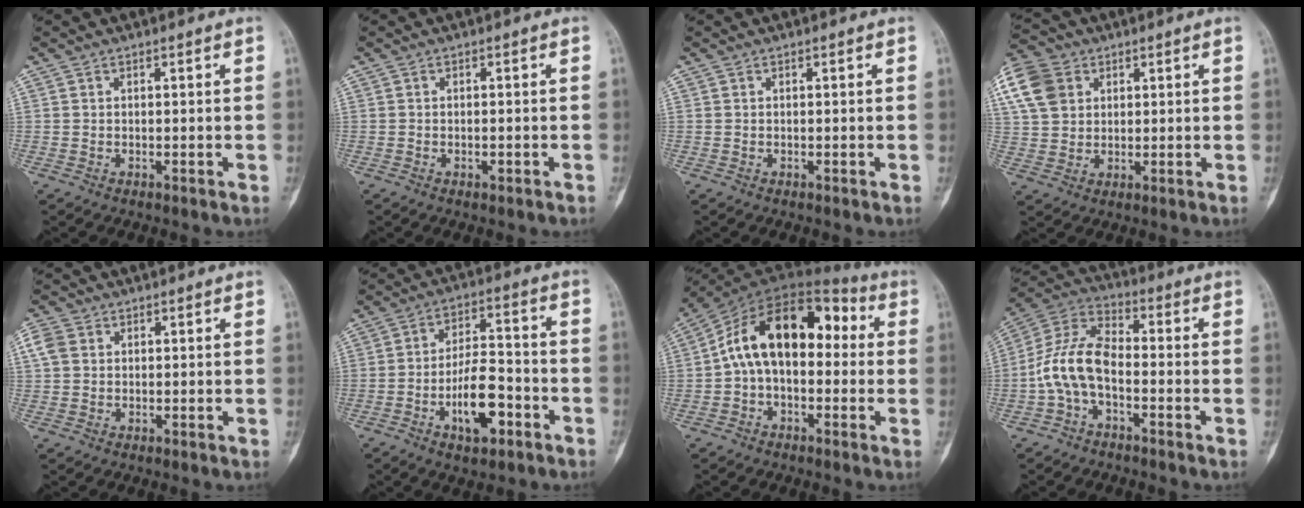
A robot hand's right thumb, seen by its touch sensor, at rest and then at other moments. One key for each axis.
{"total": 1.0, "fx": -0.5, "fy": 0.4, "fz": 0.8, "tx": -0.016, "ty": 0.004, "tz": -0.005}
{"total": 0.0}
{"total": 13.1, "fx": 4.7, "fy": 10.1, "fz": 6.8, "tx": -0.139, "ty": 0.009, "tz": 0.085}
{"total": 3.6, "fx": 1.0, "fy": 3.0, "fz": 1.9, "tx": -0.047, "ty": 0.009, "tz": 0.019}
{"total": 11.1, "fx": -4.8, "fy": 4.9, "fz": 8.8, "tx": -0.142, "ty": 0.034, "tz": -0.078}
{"total": 16.8, "fx": 1.0, "fy": 10.2, "fz": 13.4, "tx": -0.197, "ty": 0.056, "tz": 0.002}
{"total": 10.8, "fx": -2.7, "fy": 5.8, "fz": 8.7, "tx": -0.174, "ty": 0.040, "tz": -0.064}